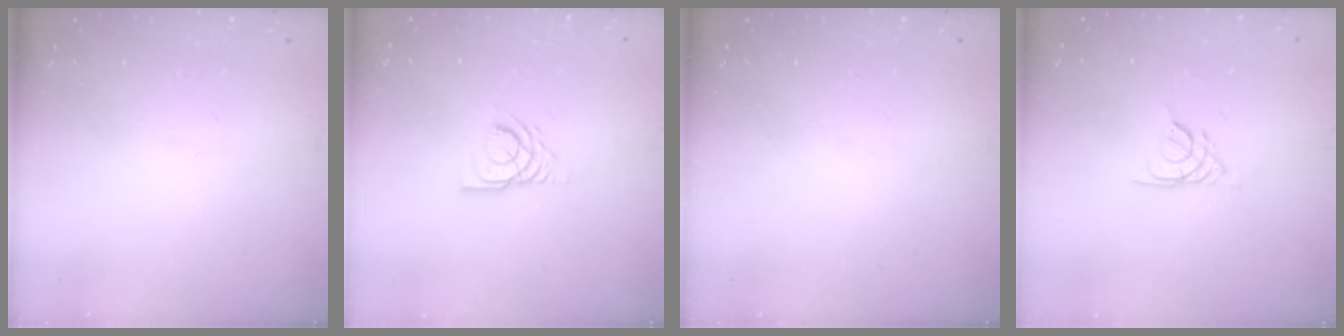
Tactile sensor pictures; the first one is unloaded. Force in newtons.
{"total": 6.1, "press": 6.0, "slide": 0.5}
{"total": 0.0}
{"total": 2.7, "press": 2.7, "slide": 0.4}